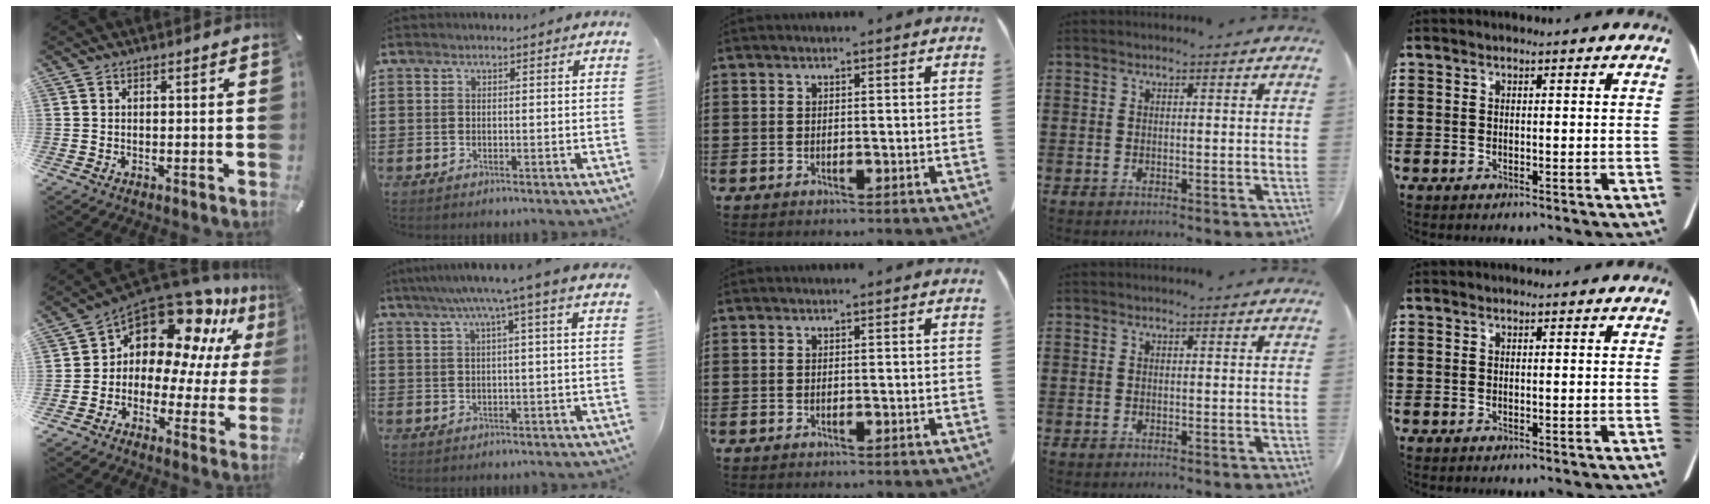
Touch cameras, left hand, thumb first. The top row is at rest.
{"thumb": {"total": 15.6, "force": [10.4, 8.9, 7.5], "torque": [-0.132, -0.096, 0.178]}, "index": {"total": 5.5, "force": [2.9, -0.6, 4.6], "torque": [-0.098, -0.005, 0.045]}}